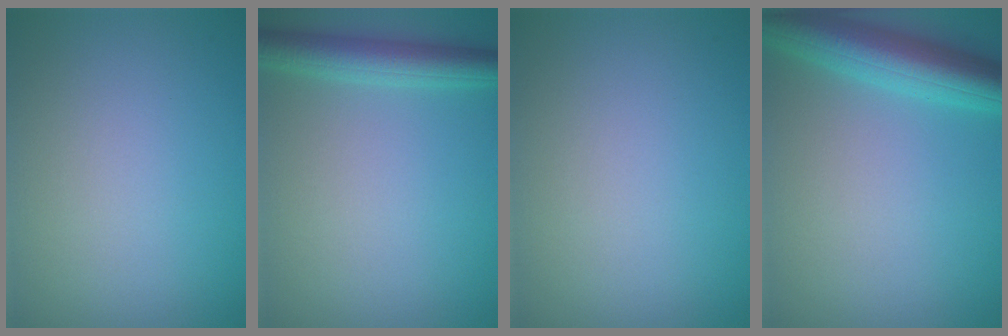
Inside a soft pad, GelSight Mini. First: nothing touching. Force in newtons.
{"total": 3.8, "press": 3.8, "slide": 0.2}
{"total": 0.0}
{"total": 6.3, "press": 6.3, "slide": 0.3}